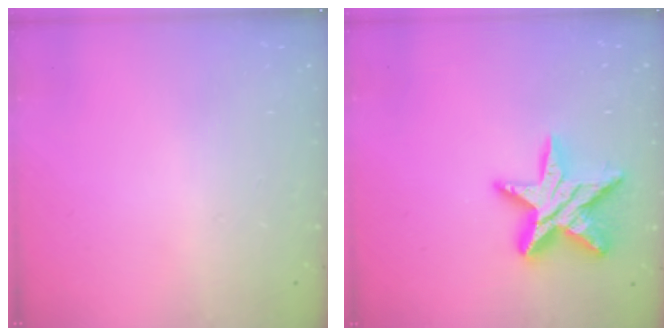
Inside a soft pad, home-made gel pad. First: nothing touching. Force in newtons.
{"total": 14.8, "press": 14.8, "slide": 1.2}